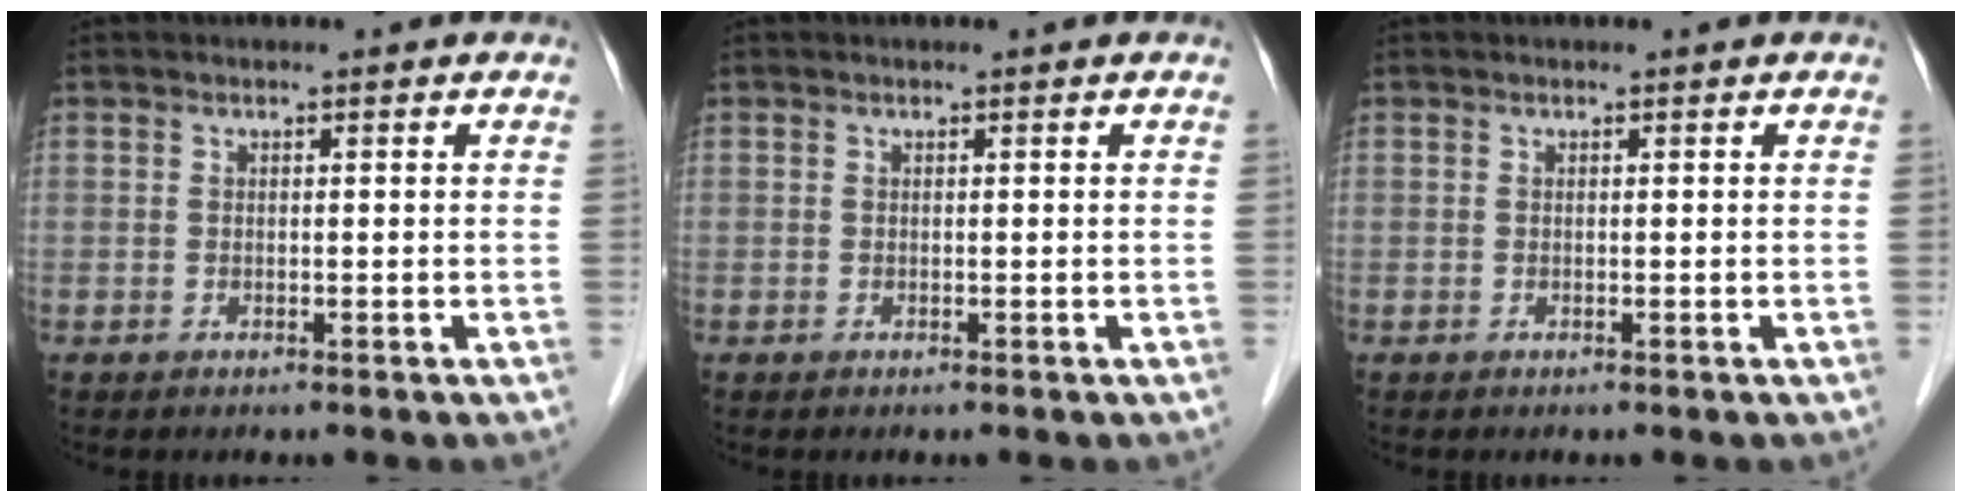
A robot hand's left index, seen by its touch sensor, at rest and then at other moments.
{"total": 0.0}
{"total": 0.0}